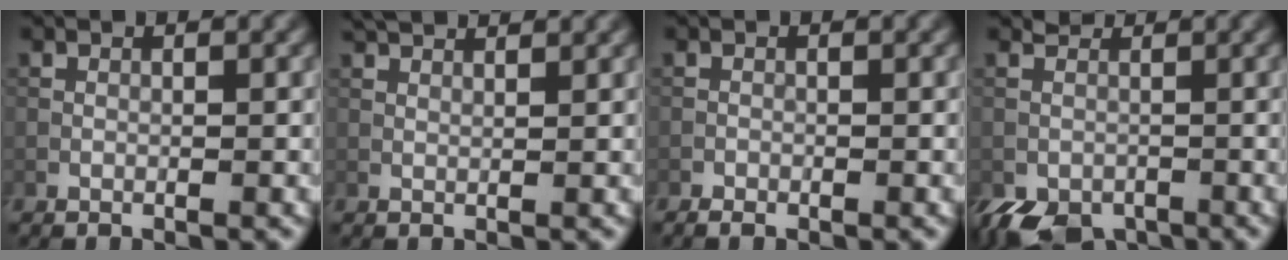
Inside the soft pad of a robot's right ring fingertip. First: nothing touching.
{"total": 3.5, "force": [2.9, 0.8, 1.7], "torque": [-0.024, 0.009, 0.027]}
{"total": 0.7, "force": [-0.5, 0.4, 0.2], "torque": [-0.002, -0.003, -0.010]}
{"total": 4.8, "force": [-2.2, 3.5, 2.3], "torque": [-0.043, -0.016, -0.036]}